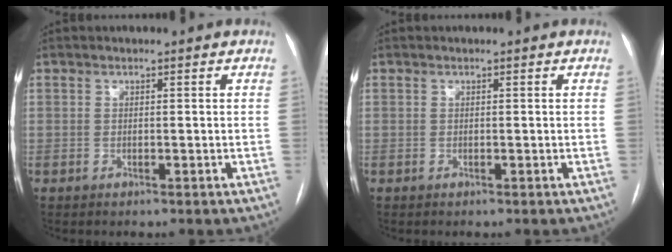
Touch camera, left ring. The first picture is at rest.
{"total": 0.0}